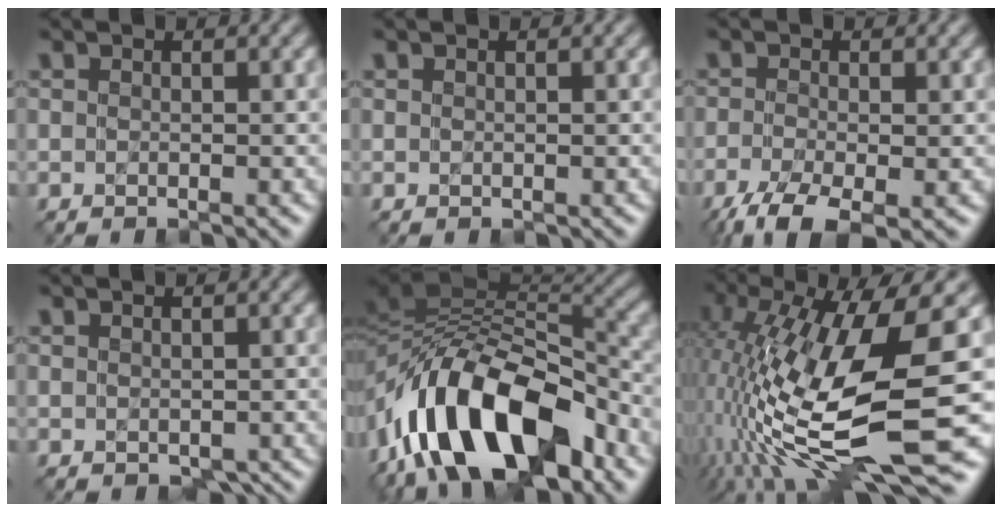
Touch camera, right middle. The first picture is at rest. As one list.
[{"total": 0.0}, {"total": 4.8, "force": [-3.1, 1.4, 3.4], "torque": [-0.075, -0.011, -0.062]}, {"total": 1.2, "force": [-0.4, 0.9, 0.7], "torque": [-0.010, -0.008, 0.003]}, {"total": 15.0, "force": [-7.8, 7.1, 10.6], "torque": [-0.178, 0.027, -0.146]}, {"total": 14.4, "force": [-3.6, 4.6, 13.2], "torque": [-0.261, -0.004, -0.061]}]